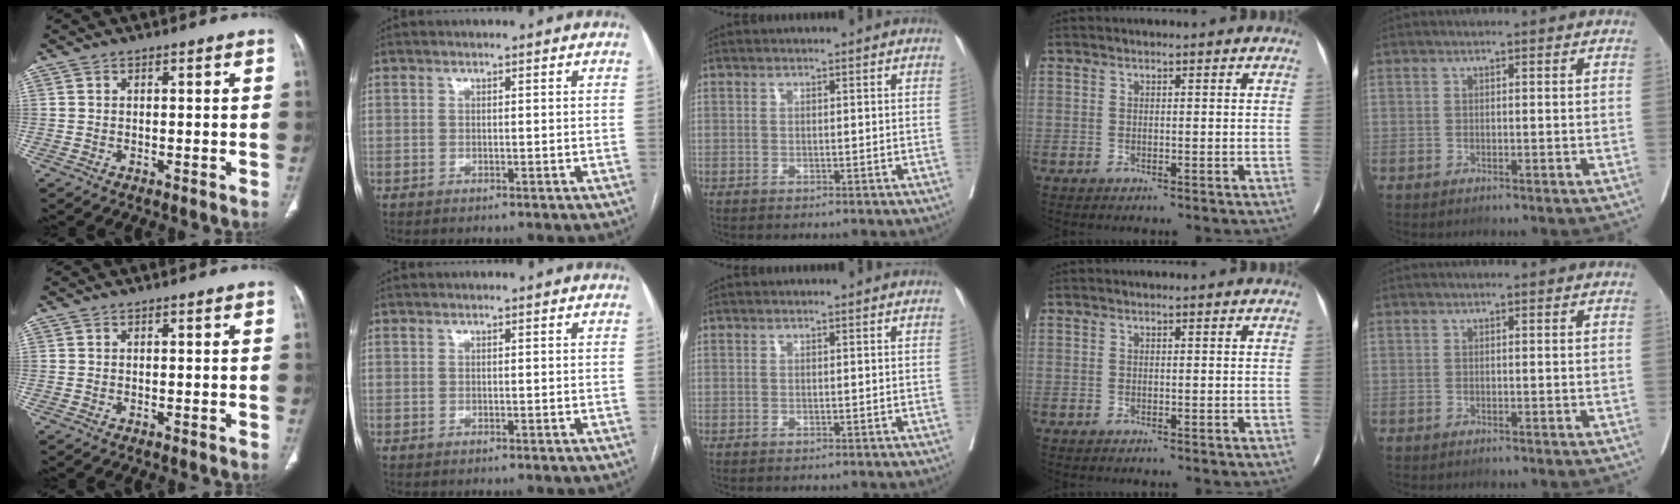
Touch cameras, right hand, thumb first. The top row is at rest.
{}